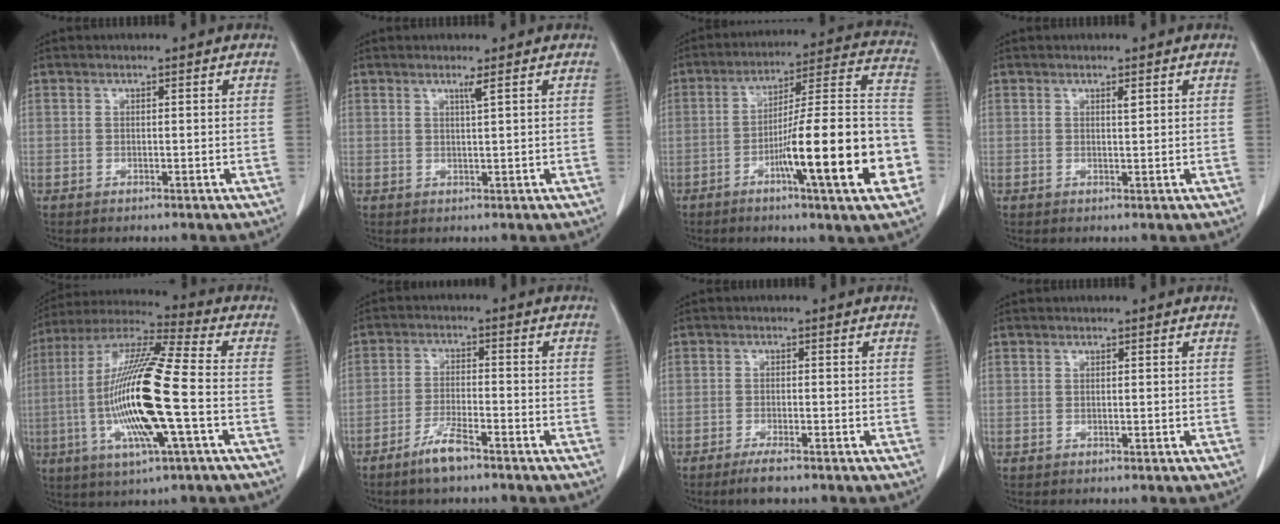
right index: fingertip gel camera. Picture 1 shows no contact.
{"total": 1.3, "force": [0.7, -0.5, 0.9], "torque": [-0.028, -0.008, 0.017]}
{"total": 21.1, "force": [-7.0, 0.8, 19.9], "torque": [-0.246, 0.009, -0.106]}
{"total": 0.9, "force": [0.5, 0.0, 0.7], "torque": [-0.014, -0.003, 0.008]}
{"total": 18.5, "force": [-3.5, 1.2, 18.1], "torque": [-0.373, -0.009, -0.070]}
{"total": 5.1, "force": [-3.8, 0.7, 3.3], "torque": [-0.065, -0.004, -0.072]}
{"total": 3.1, "force": [-2.3, 0.4, 1.9], "torque": [-0.038, -0.004, -0.042]}
{"total": 0.0}